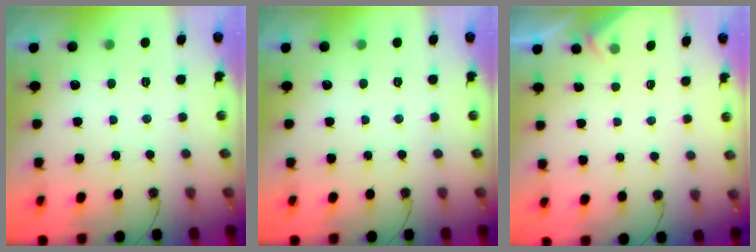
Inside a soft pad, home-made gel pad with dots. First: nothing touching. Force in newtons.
{"total": 0.0}
{"total": 1.8, "press": 1.8, "slide": 0.4}